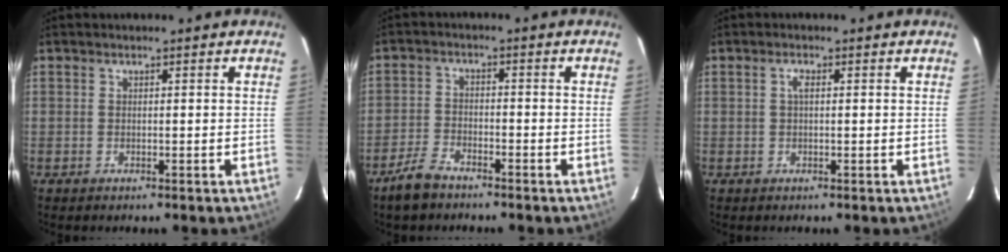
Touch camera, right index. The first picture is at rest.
{"total": 5.6, "force": [-4.5, 2.3, 2.6], "torque": [-0.073, 0.003, -0.087]}
{"total": 1.3, "force": [0.2, 0.4, 1.2], "torque": [-0.024, 0.004, 0.001]}